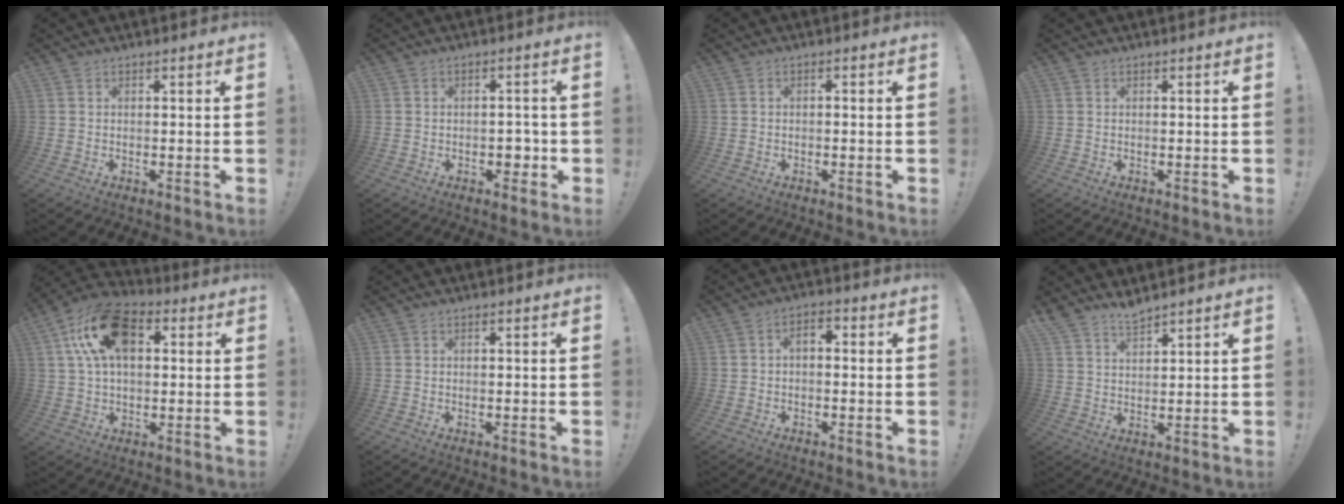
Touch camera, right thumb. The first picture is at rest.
{"total": 3.8, "force": [-1.3, 2.9, 2.1], "torque": [-0.019, 0.005, -0.023]}
{"total": 1.0, "force": [-0.9, 0.1, 0.4], "torque": [-0.006, 0.002, -0.016]}
{"total": 0.0}
{"total": 18.3, "force": [5.9, 10.8, 13.6], "torque": [-0.240, -0.005, 0.104]}
{"total": 0.0}
{"total": 3.0, "force": [-0.8, 1.7, 2.3], "torque": [-0.034, 0.007, -0.018]}
{"total": 4.4, "force": [4.2, 0.6, 1.0], "torque": [-0.016, -0.033, 0.076]}